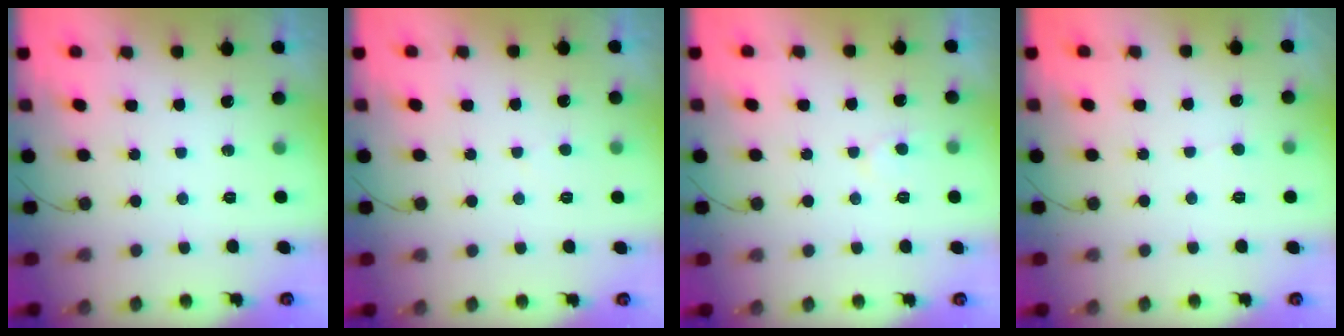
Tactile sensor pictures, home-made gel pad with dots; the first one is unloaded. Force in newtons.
{"total": 2.8, "press": 2.8, "slide": 0.3}
{"total": 3.6, "press": 3.6, "slide": 0.2}
{"total": 2.4, "press": 2.4, "slide": 0.3}